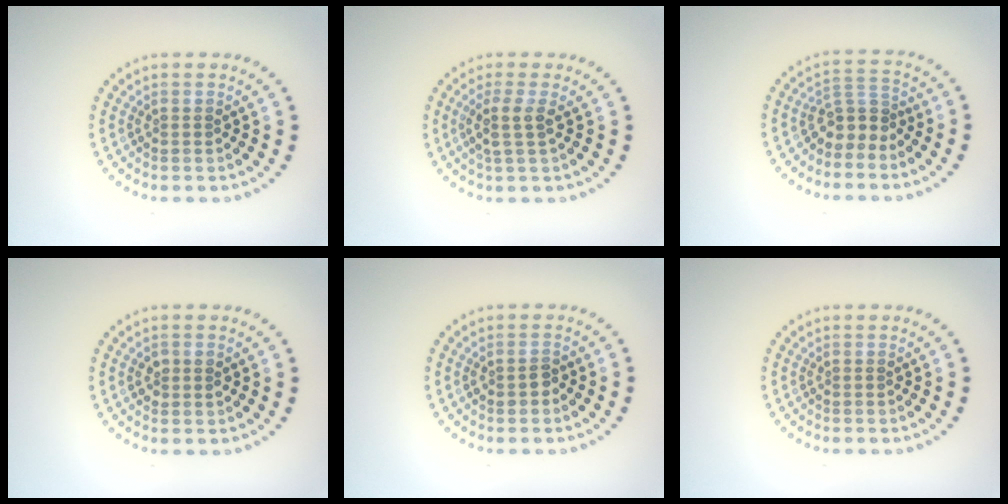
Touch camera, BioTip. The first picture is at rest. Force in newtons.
{"total": 2.2, "press": 1.7, "slide": 1.5}
{"total": 2.8, "press": 2.0, "slide": 2.0}
{"total": 1.4, "press": 1.4, "slide": 0.3}
{"total": 1.1, "press": 1.1, "slide": 0.2}
{"total": 0.0}